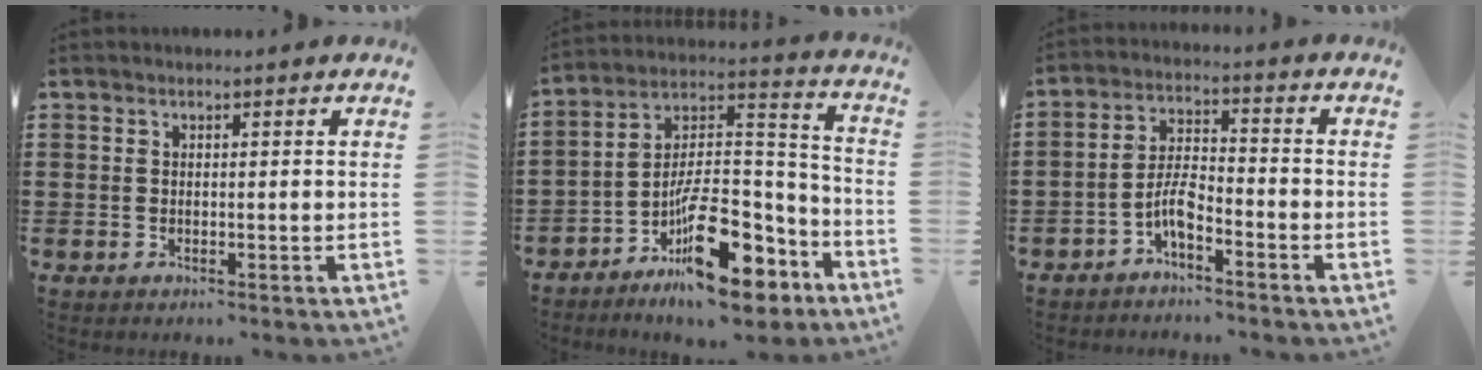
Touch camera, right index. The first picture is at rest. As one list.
[{"total": 16.0, "force": [-10.1, 6.0, 10.8], "torque": [-0.167, 0.034, -0.174]}, {"total": 5.2, "force": [-3.2, 1.6, 3.8], "torque": [-0.096, 0.001, -0.070]}]